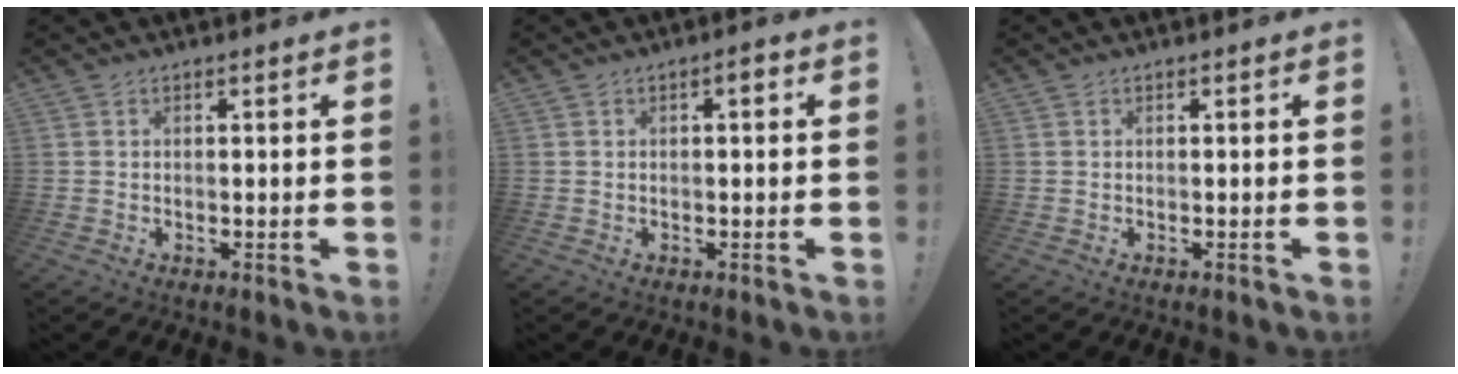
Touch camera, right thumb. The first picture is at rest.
{"total": 1.6, "force": [-0.2, 0.5, 1.5], "torque": [-0.025, 0.004, -0.008]}
{"total": 0.0}